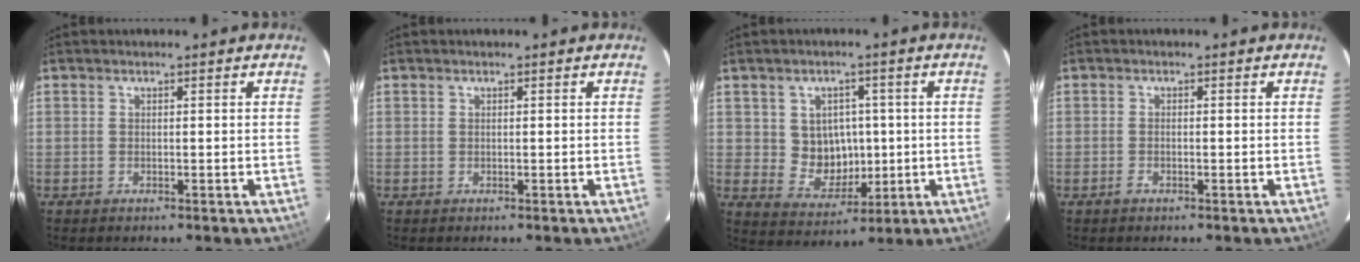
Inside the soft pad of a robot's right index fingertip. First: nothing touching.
{"total": 0.0}
{"total": 7.6, "force": [0.4, 7.1, 2.9], "torque": [-0.058, 0.005, 0.026]}
{"total": 1.1, "force": [-0.7, 0.4, 0.7], "torque": [-0.015, 0.000, -0.013]}